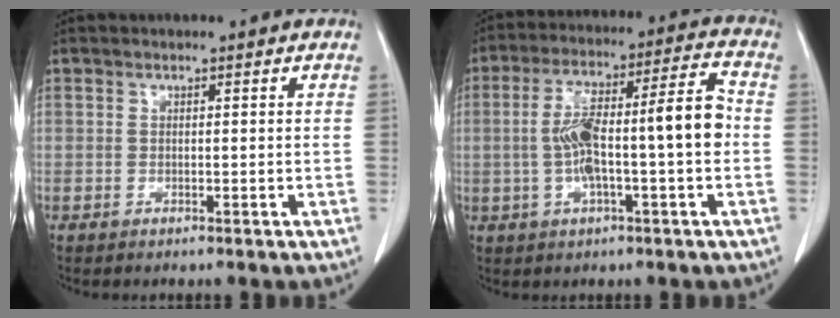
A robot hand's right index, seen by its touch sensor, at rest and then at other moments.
{"total": 13.1, "force": [-1.2, 1.6, 13.0], "torque": [-0.227, 0.033, -0.018]}